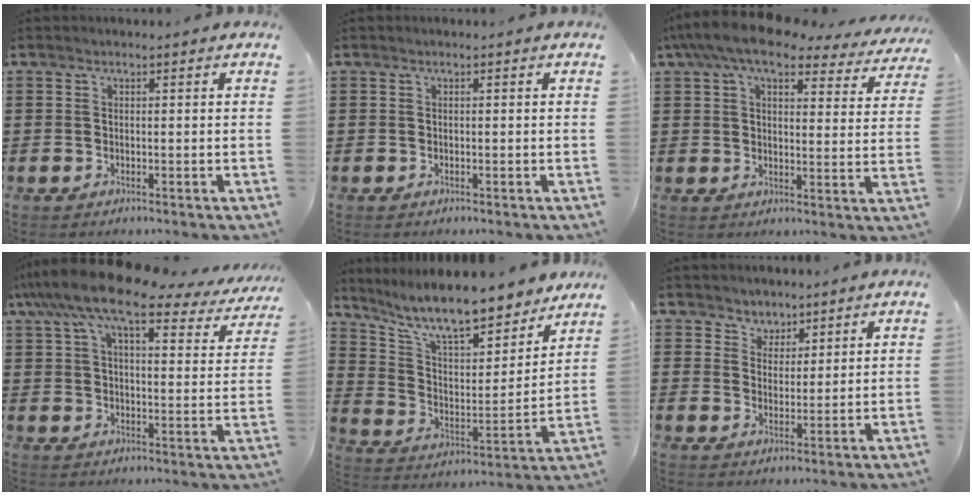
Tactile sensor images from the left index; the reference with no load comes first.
{"total": 0.0}
{"total": 8.2, "force": [6.5, 2.2, 4.5], "torque": [-0.103, -0.020, 0.114]}
{"total": 12.2, "force": [9.4, 2.9, 7.2], "torque": [-0.165, -0.032, 0.163]}
{"total": 11.0, "force": [9.6, 1.8, 5.1], "torque": [-0.131, -0.060, 0.162]}
{"total": 3.7, "force": [3.0, 2.1, -0.4], "torque": [-0.010, 0.003, 0.055]}